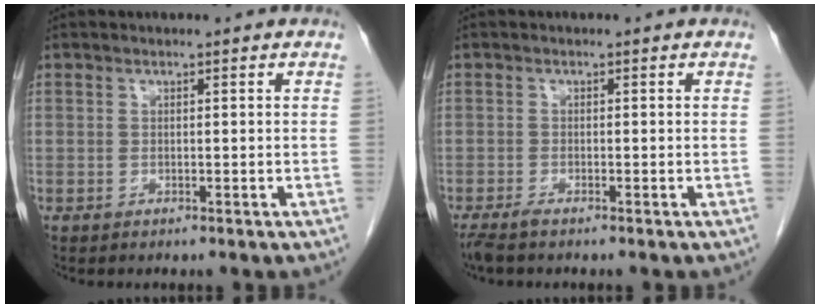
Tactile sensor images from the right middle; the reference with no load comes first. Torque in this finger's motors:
{"motor_torque": [0.34, -0.11, -0.01, 0.00]}